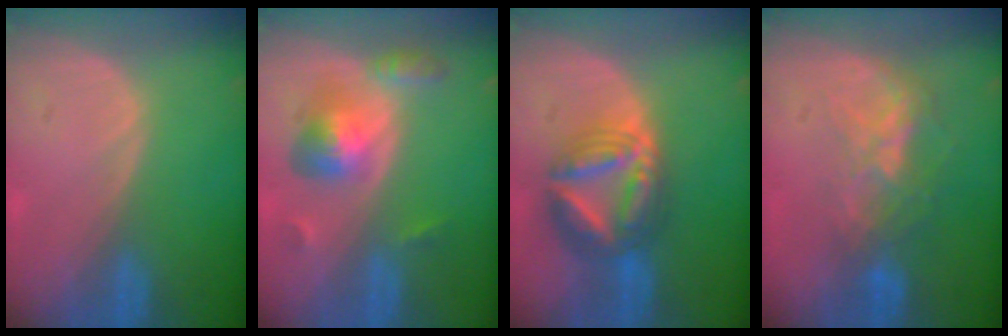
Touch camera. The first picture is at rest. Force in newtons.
{"total": 6.3, "press": 5.7, "slide": 2.6}
{"total": 8.5, "press": 8.5, "slide": 0.7}
{"total": 6.7, "press": 5.9, "slide": 3.2}